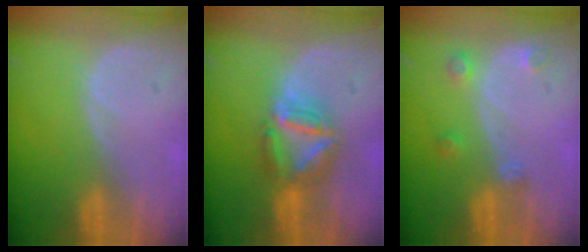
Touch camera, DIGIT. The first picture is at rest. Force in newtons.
{"total": 7.4, "press": 6.5, "slide": 3.6}
{"total": 2.6, "press": 2.6, "slide": 0.3}